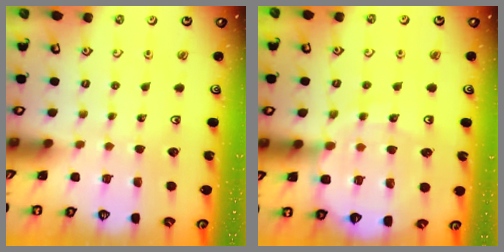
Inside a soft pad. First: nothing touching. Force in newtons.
{"total": 10.9, "press": 10.4, "slide": 3.1}